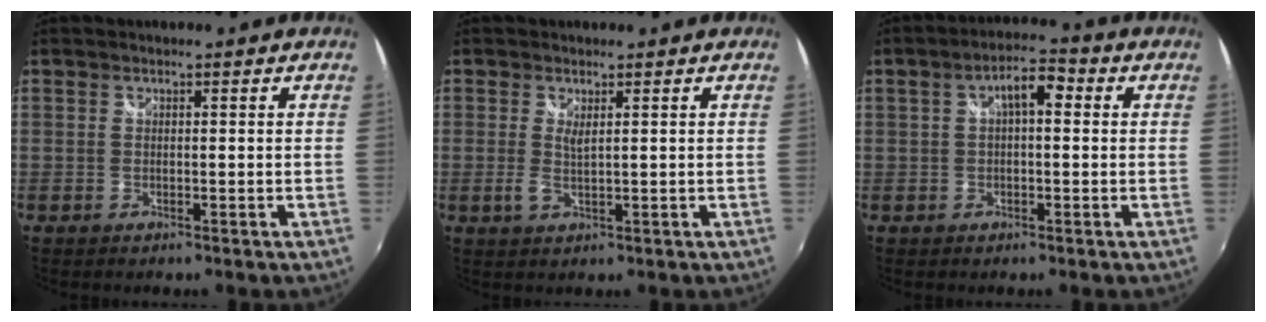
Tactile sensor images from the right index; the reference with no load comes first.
{"total": 2.0, "force": [0.4, 0.5, 1.9], "torque": [-0.039, -0.004, 0.006]}
{"total": 5.6, "force": [1.0, 2.4, 5.0], "torque": [-0.083, 0.016, 0.016]}